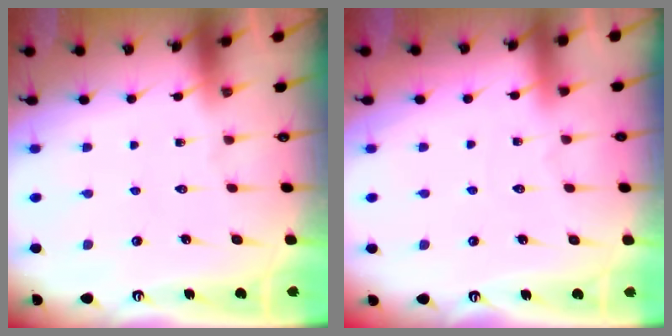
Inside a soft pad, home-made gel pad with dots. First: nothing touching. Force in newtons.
{"total": 1.8, "press": 1.7, "slide": 0.2}